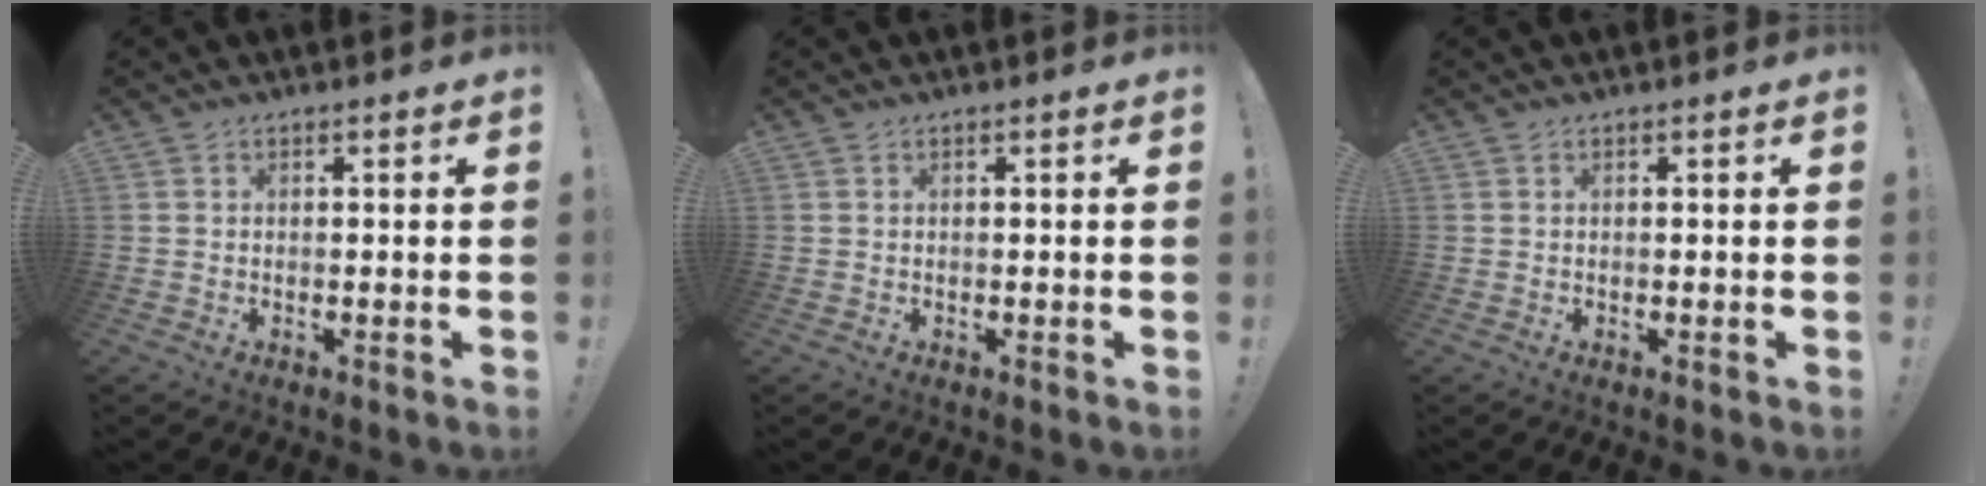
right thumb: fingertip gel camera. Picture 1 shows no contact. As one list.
[{"total": 0.0}, {"total": 0.0}]